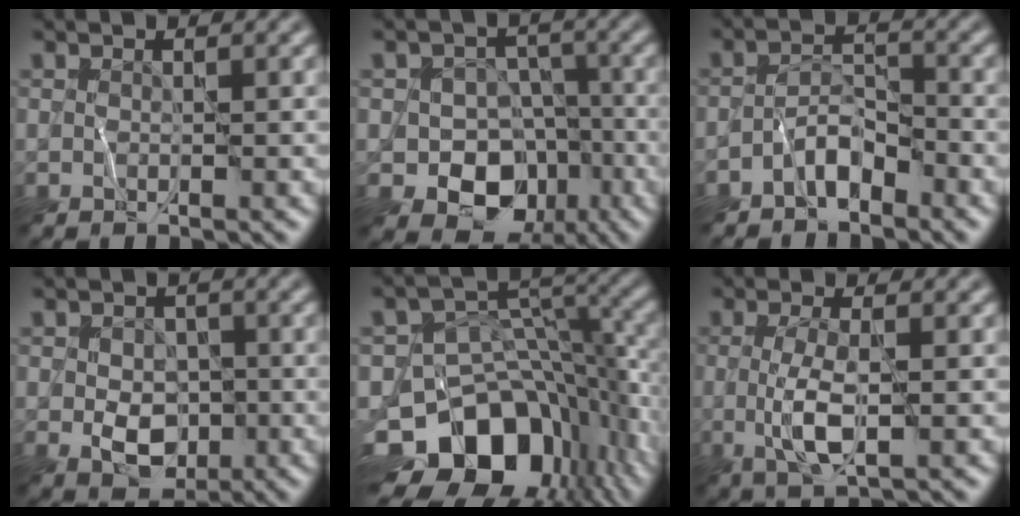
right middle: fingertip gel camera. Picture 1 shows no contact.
{"total": 9.0, "force": [-3.8, 7.2, 3.8], "torque": [-0.030, -0.007, -0.077]}
{"total": 3.0, "force": [-2.2, 1.3, 1.5], "torque": [-0.019, 0.014, -0.048]}
{"total": 3.8, "force": [-0.7, 2.9, 2.4], "torque": [-0.034, -0.006, -0.013]}
{"total": 13.9, "force": [-6.7, 9.2, 8.0], "torque": [-0.142, -0.005, -0.112]}
{"total": 3.6, "force": [-0.1, 0.9, 3.4], "torque": [-0.076, -0.007, -0.005]}